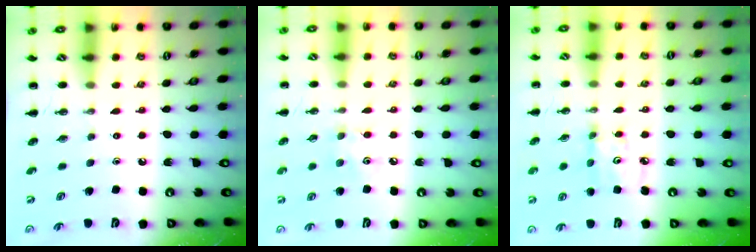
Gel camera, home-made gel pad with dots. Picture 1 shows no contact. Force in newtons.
{"total": 5.2, "press": 5.1, "slide": 1.1}
{"total": 3.6, "press": 3.6, "slide": 0.5}